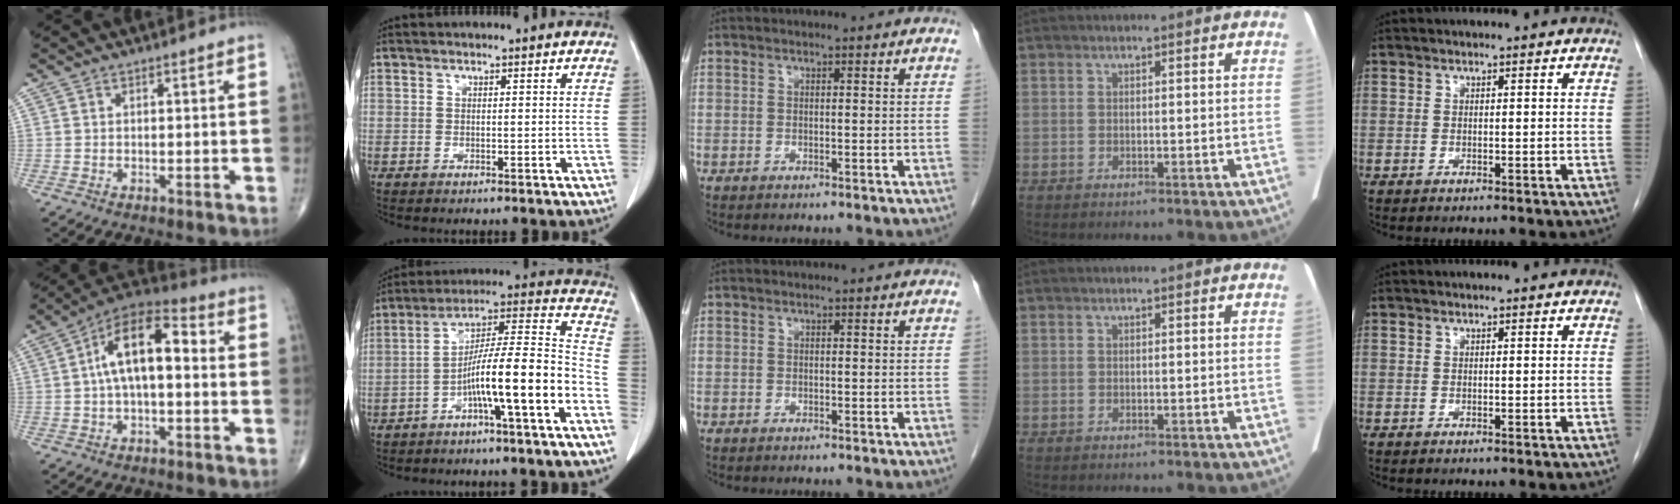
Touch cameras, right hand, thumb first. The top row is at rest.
{"thumb": {"total": 13.3, "force": [0.9, 6.3, 11.7], "torque": [-0.191, 0.044, 0.002]}, "index": {"total": 13.9, "force": [-6.1, 0.3, 12.4], "torque": [-0.199, 0.025, -0.103]}}